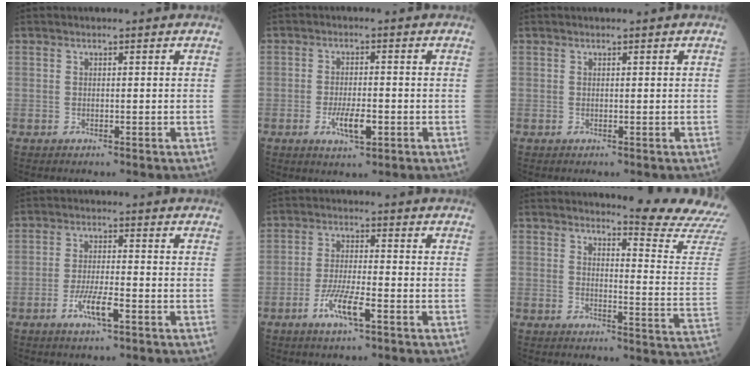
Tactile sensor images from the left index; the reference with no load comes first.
{"total": 4.5, "force": [-1.7, 1.2, 4.0], "torque": [-0.077, -0.002, -0.027]}
{"total": 0.0}
{"total": 5.0, "force": [-2.5, 0.7, 4.3], "torque": [-0.085, -0.004, -0.049]}
{"total": 6.1, "force": [-3.1, 0.8, 5.2], "torque": [-0.105, -0.006, -0.061]}
{"total": 12.5, "force": [12.2, -2.7, 1.0], "torque": [-0.014, -0.134, 0.130]}